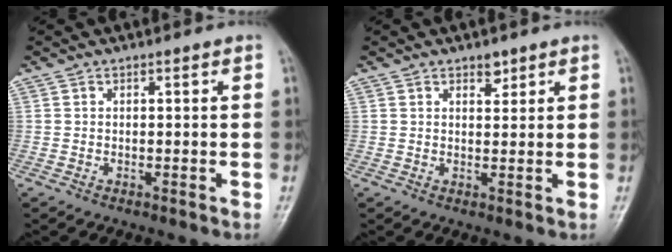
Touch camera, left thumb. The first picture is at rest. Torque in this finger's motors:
{"motor_torque": [2.13, 1.56, 0.16, -0.09, 0.02]}